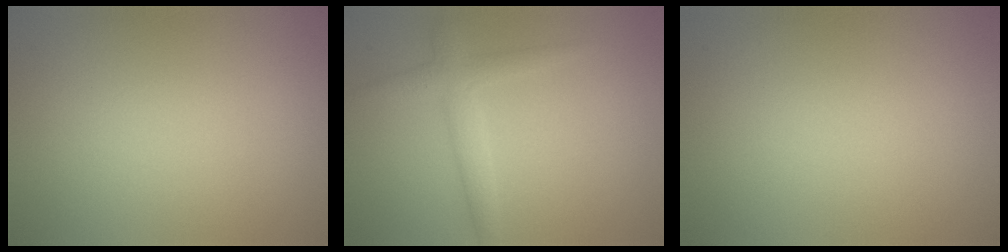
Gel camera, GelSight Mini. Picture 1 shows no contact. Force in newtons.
{"total": 2.3, "press": 2.3, "slide": 0.1}
{"total": 0.0}